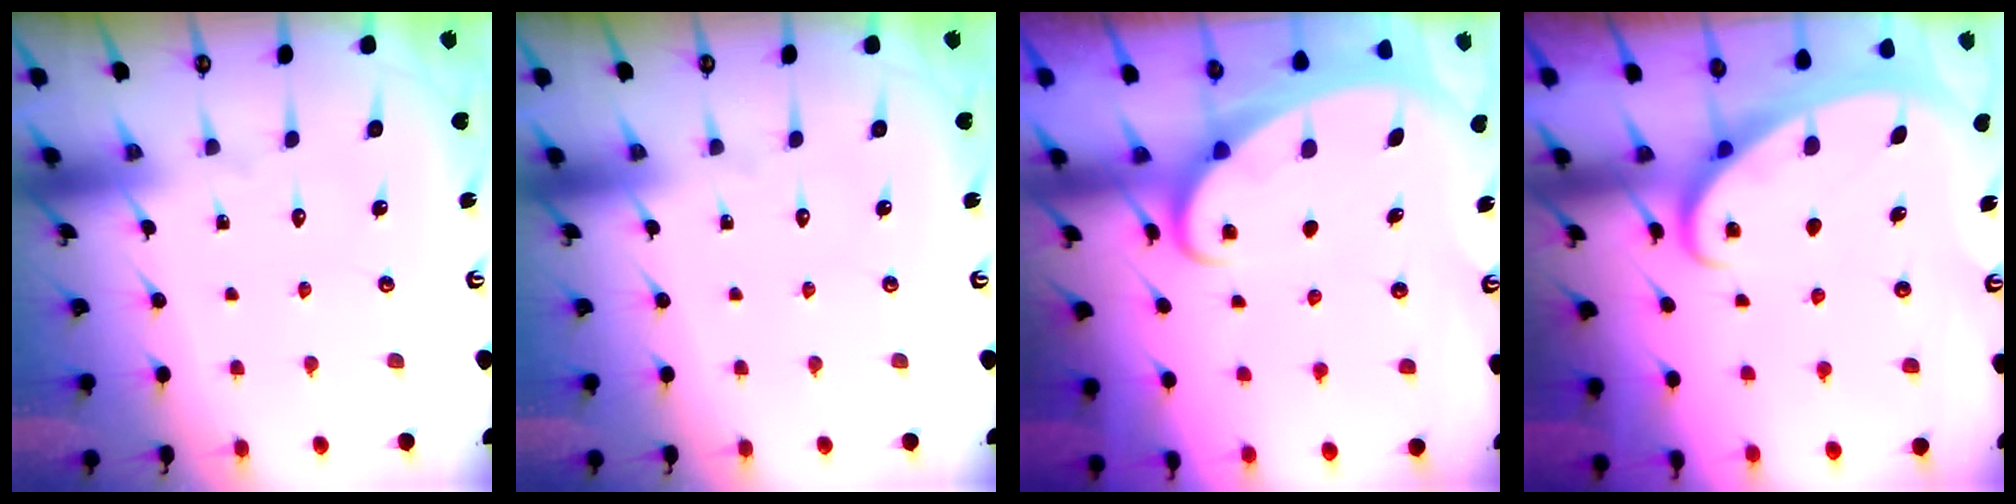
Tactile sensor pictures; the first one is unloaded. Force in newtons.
{"total": 0.0}
{"total": 2.7, "press": 2.7, "slide": 0.3}
{"total": 2.5, "press": 2.5, "slide": 0.3}